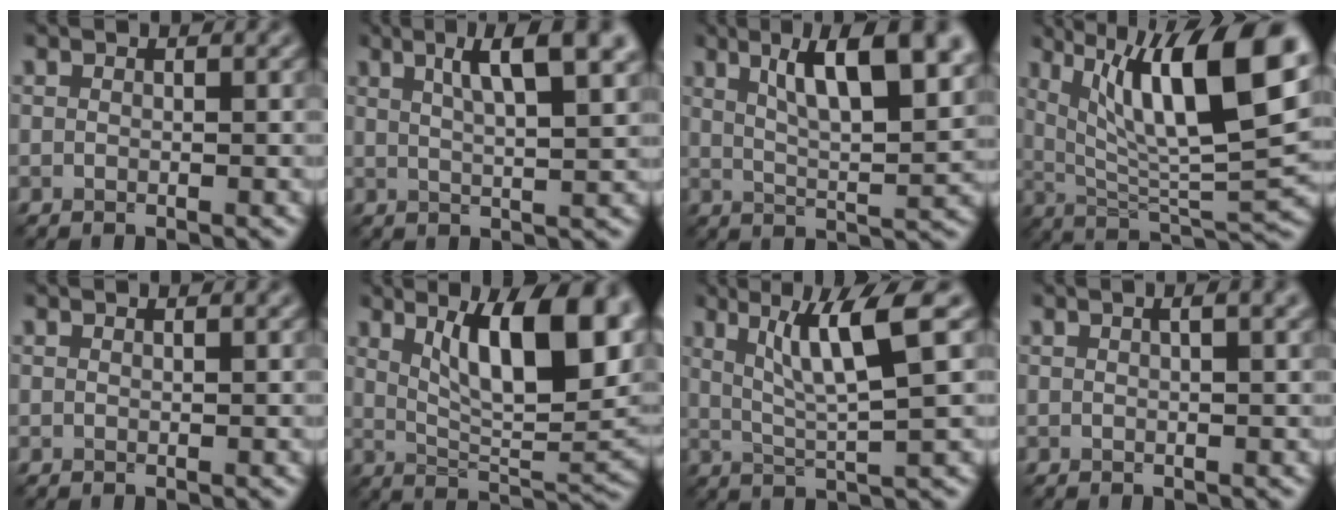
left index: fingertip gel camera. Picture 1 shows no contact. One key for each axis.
{"total": 7.2, "fx": 3.5, "fy": 1.8, "fz": 6.0, "tx": -0.074, "ty": 0.012, "tz": 0.053}
{"total": 10.4, "fx": 4.7, "fy": 3.1, "fz": 8.8, "tx": -0.123, "ty": 0.013, "tz": 0.073}
{"total": 13.1, "fx": 5.1, "fy": 3.6, "fz": 11.5, "tx": -0.183, "ty": 0.003, "tz": 0.087}
{"total": 0.0}
{"total": 11.6, "fx": 4.5, "fy": 3.3, "fz": 10.1, "tx": -0.140, "ty": 0.000, "tz": 0.075}
{"total": 6.6, "fx": 2.8, "fy": 0.8, "fz": 5.9, "tx": -0.102, "ty": 0.004, "tz": 0.052}
{"total": 2.6, "fx": 1.2, "fy": 0.9, "fz": 2.2, "tx": -0.017, "ty": 0.000, "tz": 0.004}